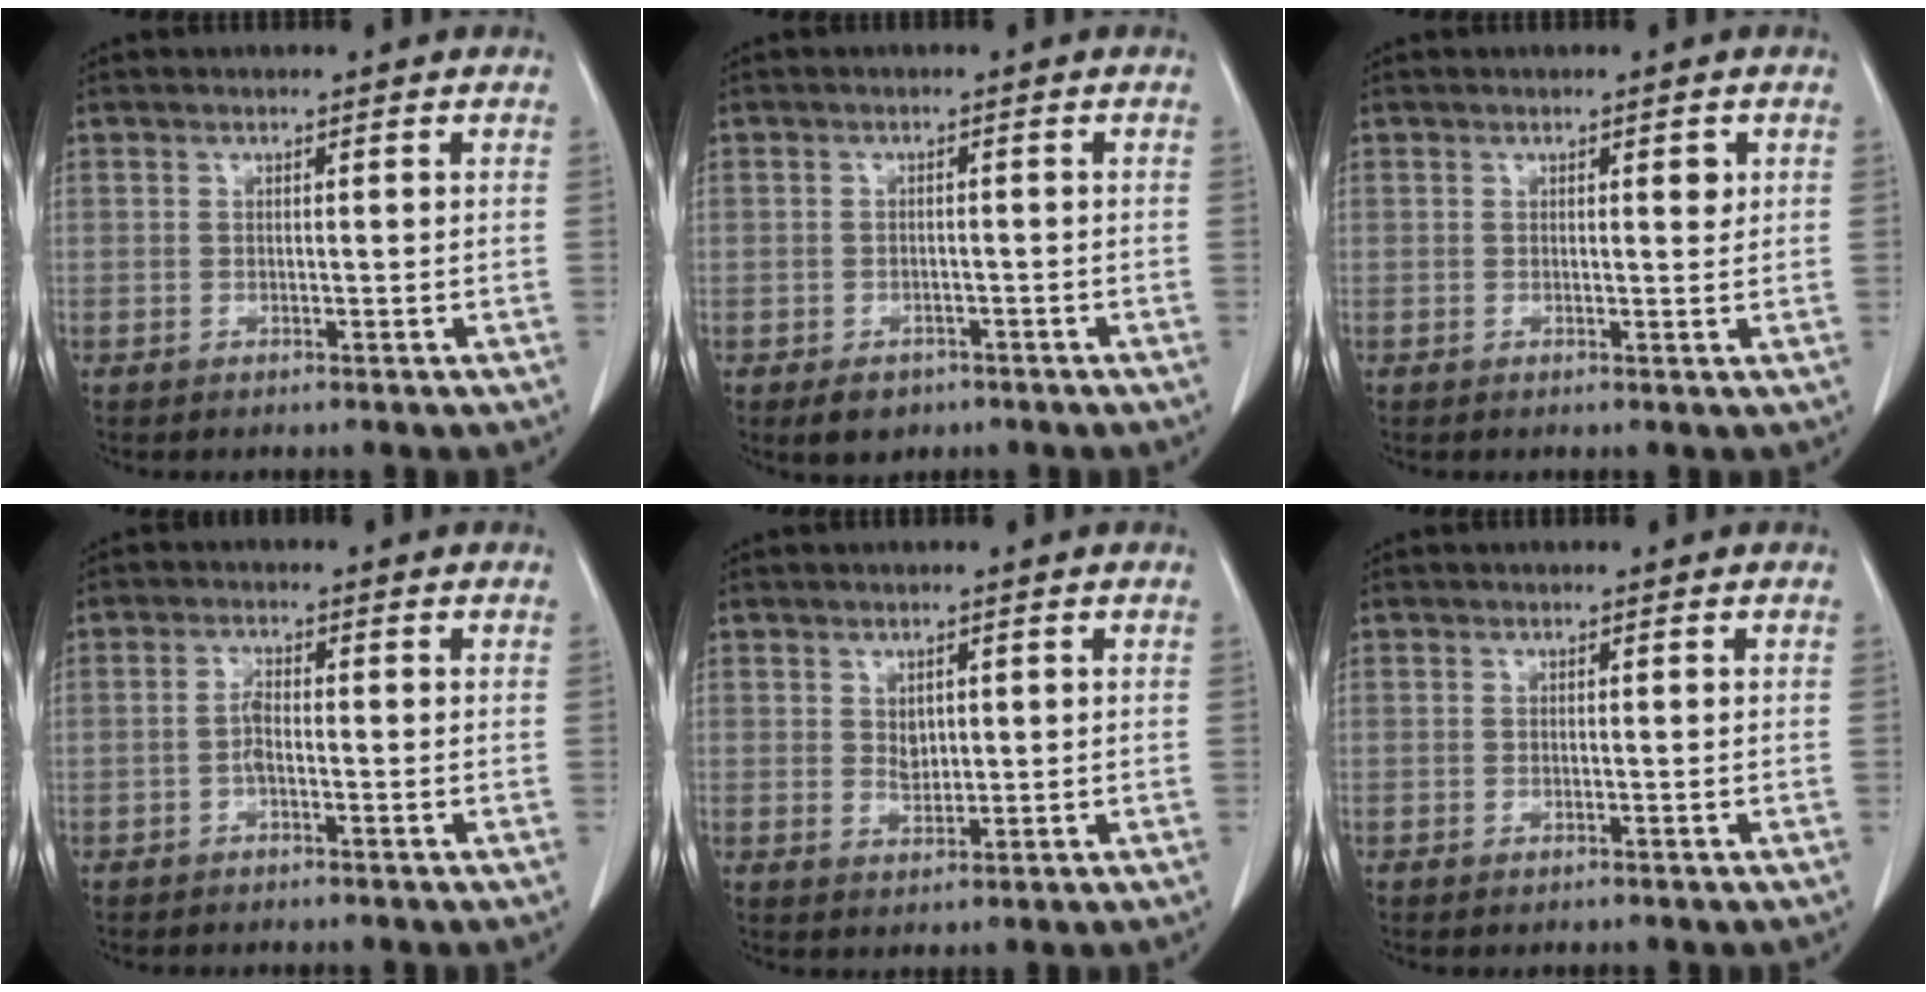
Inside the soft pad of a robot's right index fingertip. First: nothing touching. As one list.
[{"total": 3.3, "force": [-2.0, 2.5, 1.0], "torque": [-0.013, 0.005, -0.019]}, {"total": 1.4, "force": [0.6, 0.5, 1.1], "torque": [-0.016, 0.000, 0.008]}, {"total": 2.0, "force": [-0.7, 0.6, 1.8], "torque": [-0.034, 0.003, -0.014]}, {"total": 2.3, "force": [0.7, 1.6, 1.6], "torque": [-0.028, -0.003, 0.016]}, {"total": 0.0}]